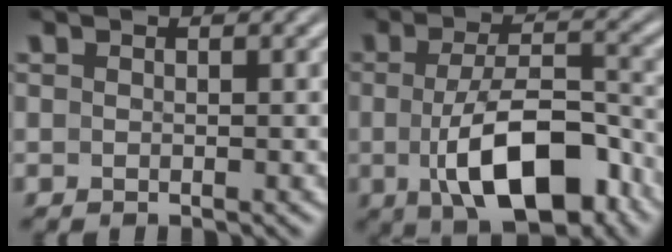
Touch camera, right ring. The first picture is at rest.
{"total": 8.7, "force": [-3.2, 3.4, 7.3], "torque": [-0.116, -0.019, -0.041]}